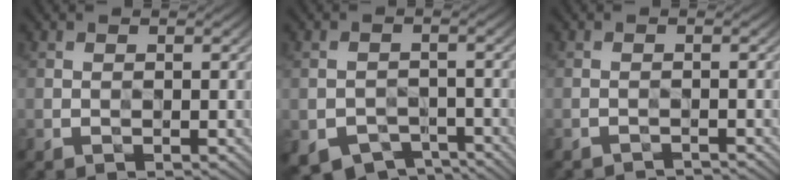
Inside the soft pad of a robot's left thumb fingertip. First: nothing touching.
{"total": 5.0, "force": [-3.6, 3.0, 1.9], "torque": [-0.032, -0.016, -0.050]}
{"total": 1.8, "force": [-1.7, -0.5, -0.3], "torque": [0.007, 0.004, -0.027]}